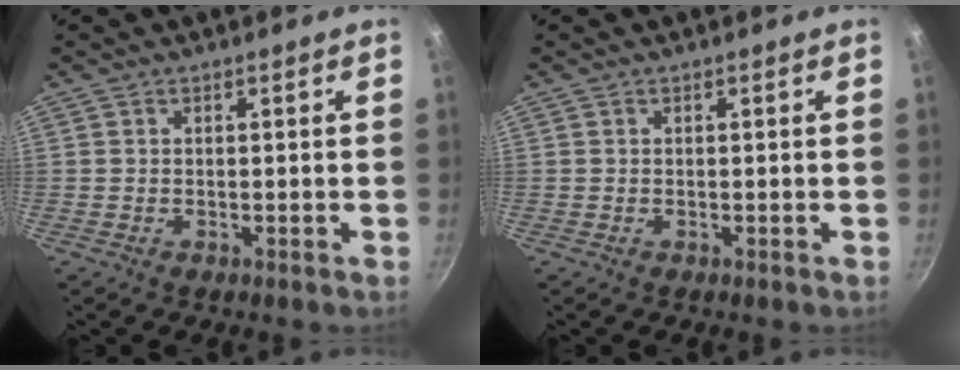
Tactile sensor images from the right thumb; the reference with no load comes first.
{"total": 0.0}